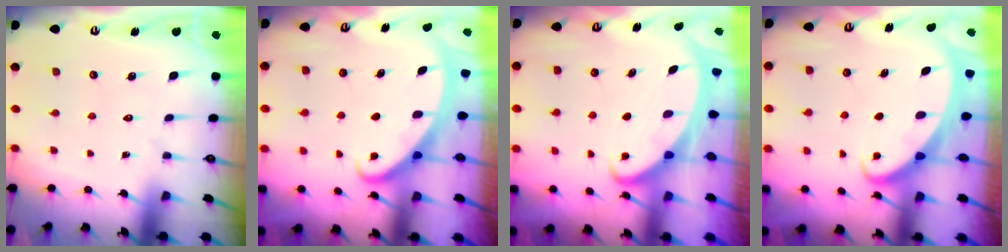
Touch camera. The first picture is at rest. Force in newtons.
{"total": 2.8, "press": 2.8, "slide": 0.4}
{"total": 2.1, "press": 2.1, "slide": 0.3}
{"total": 2.0, "press": 2.0, "slide": 0.0}